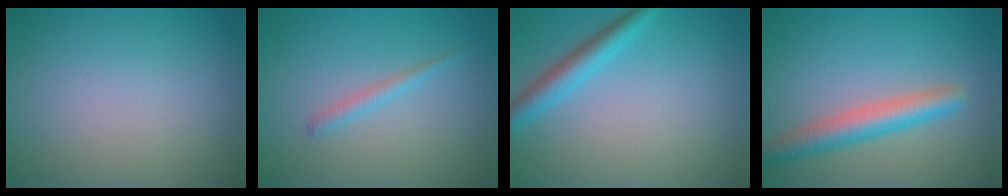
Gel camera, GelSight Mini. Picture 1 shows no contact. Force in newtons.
{"total": 1.2, "press": 1.2, "slide": 0.0}
{"total": 3.0, "press": 2.9, "slide": 0.2}
{"total": 4.0, "press": 4.0, "slide": 0.1}